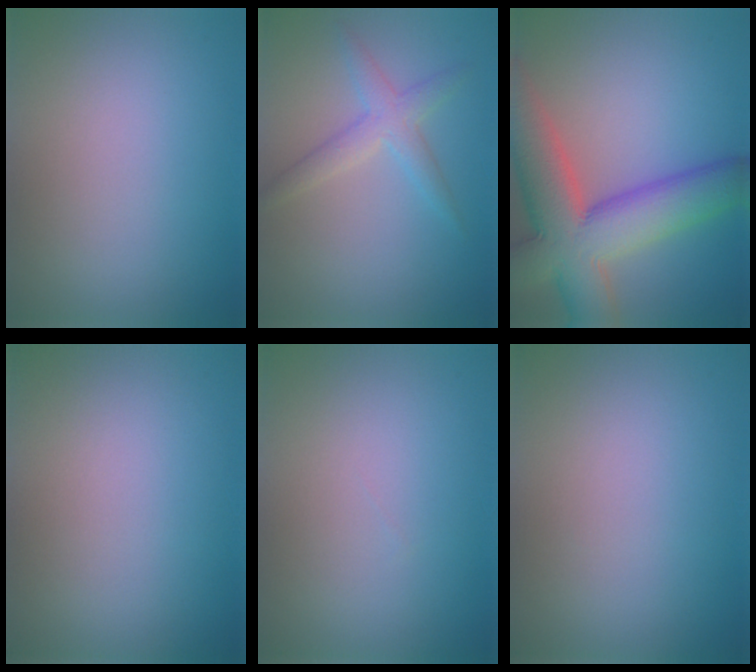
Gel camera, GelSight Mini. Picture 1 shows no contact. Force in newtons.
{"total": 2.5, "press": 2.5, "slide": 0.2}
{"total": 11.7, "press": 11.7, "slide": 0.6}
{"total": 0.0}
{"total": 0.0}
{"total": 0.0}